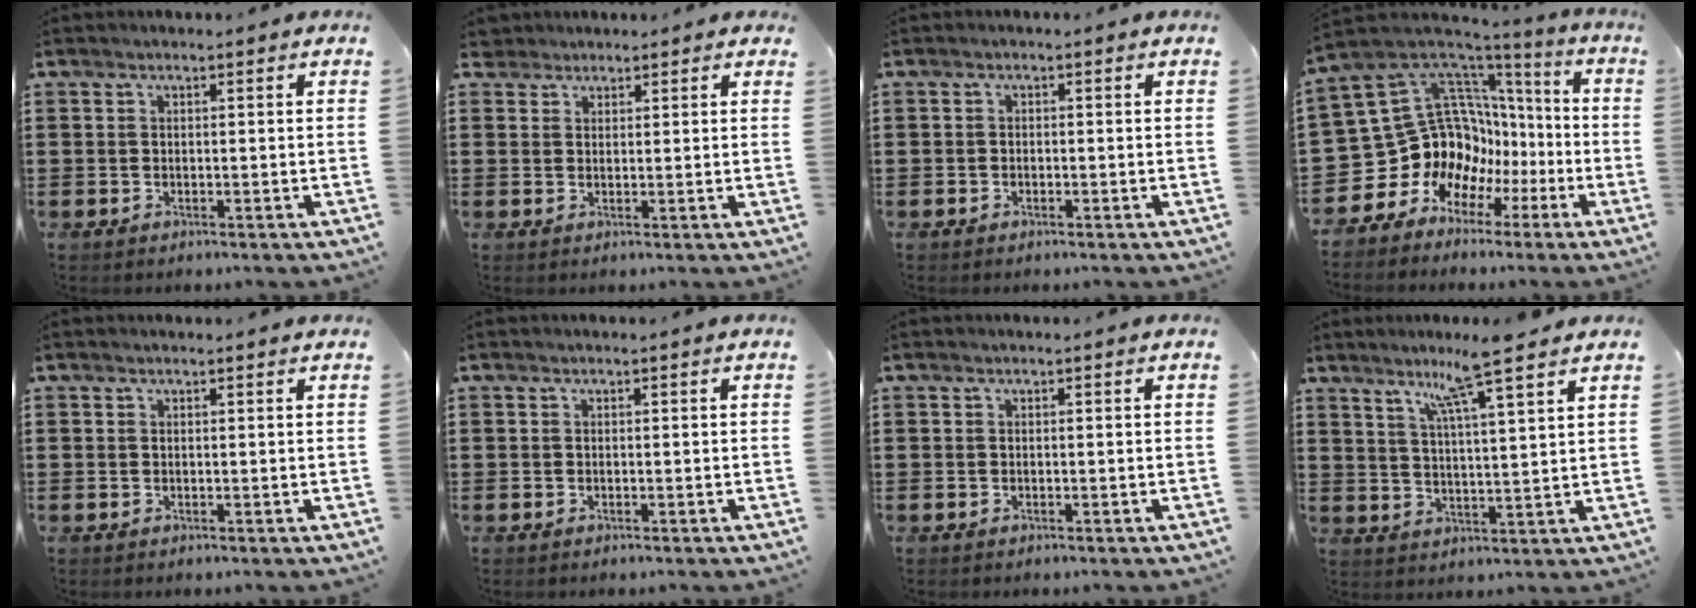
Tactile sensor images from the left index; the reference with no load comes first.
{"total": 2.9, "force": [2.5, 1.6, 0.3], "torque": [-0.017, 0.007, 0.046]}
{"total": 0.8, "force": [-0.7, 0.4, 0.1], "torque": [-0.004, 0.001, -0.015]}
{"total": 15.3, "force": [-0.7, 14.0, 6.1], "torque": [-0.165, -0.047, 0.026]}
{"total": 0.0}
{"total": 0.0}
{"total": 0.0}
{"total": 8.5, "force": [6.3, -0.4, 5.6], "torque": [-0.110, -0.020, 0.104]}